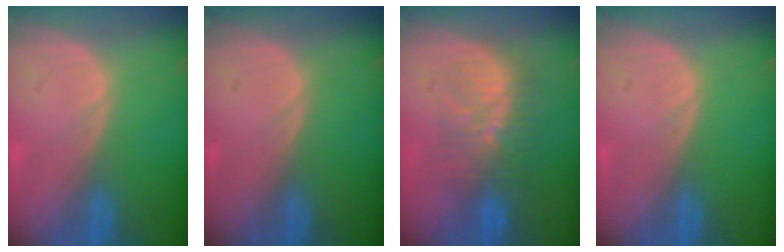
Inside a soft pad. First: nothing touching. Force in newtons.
{"total": 0.0}
{"total": 8.3, "press": 7.7, "slide": 3.1}
{"total": 0.0}